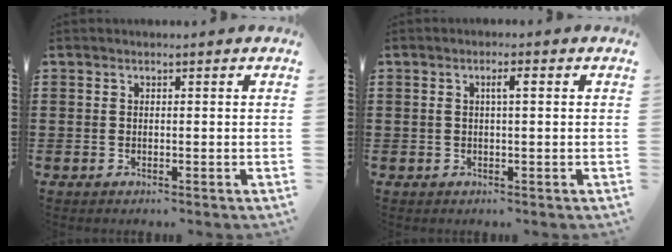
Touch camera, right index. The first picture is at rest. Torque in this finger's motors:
{"motor_torque": [0.13, -0.12, 0.16, 0.05]}